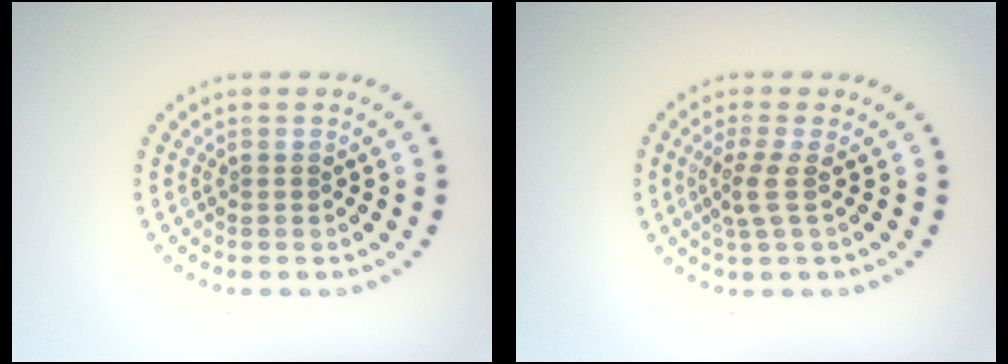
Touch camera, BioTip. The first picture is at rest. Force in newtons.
{"total": 2.2, "press": 1.6, "slide": 1.5}